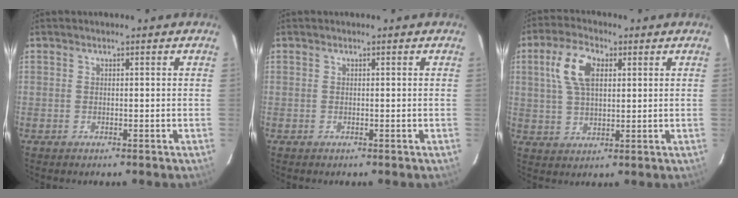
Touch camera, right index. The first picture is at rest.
{"total": 0.0}
{"total": 9.0, "force": [2.9, 4.8, 7.1], "torque": [-0.143, 0.020, 0.057]}